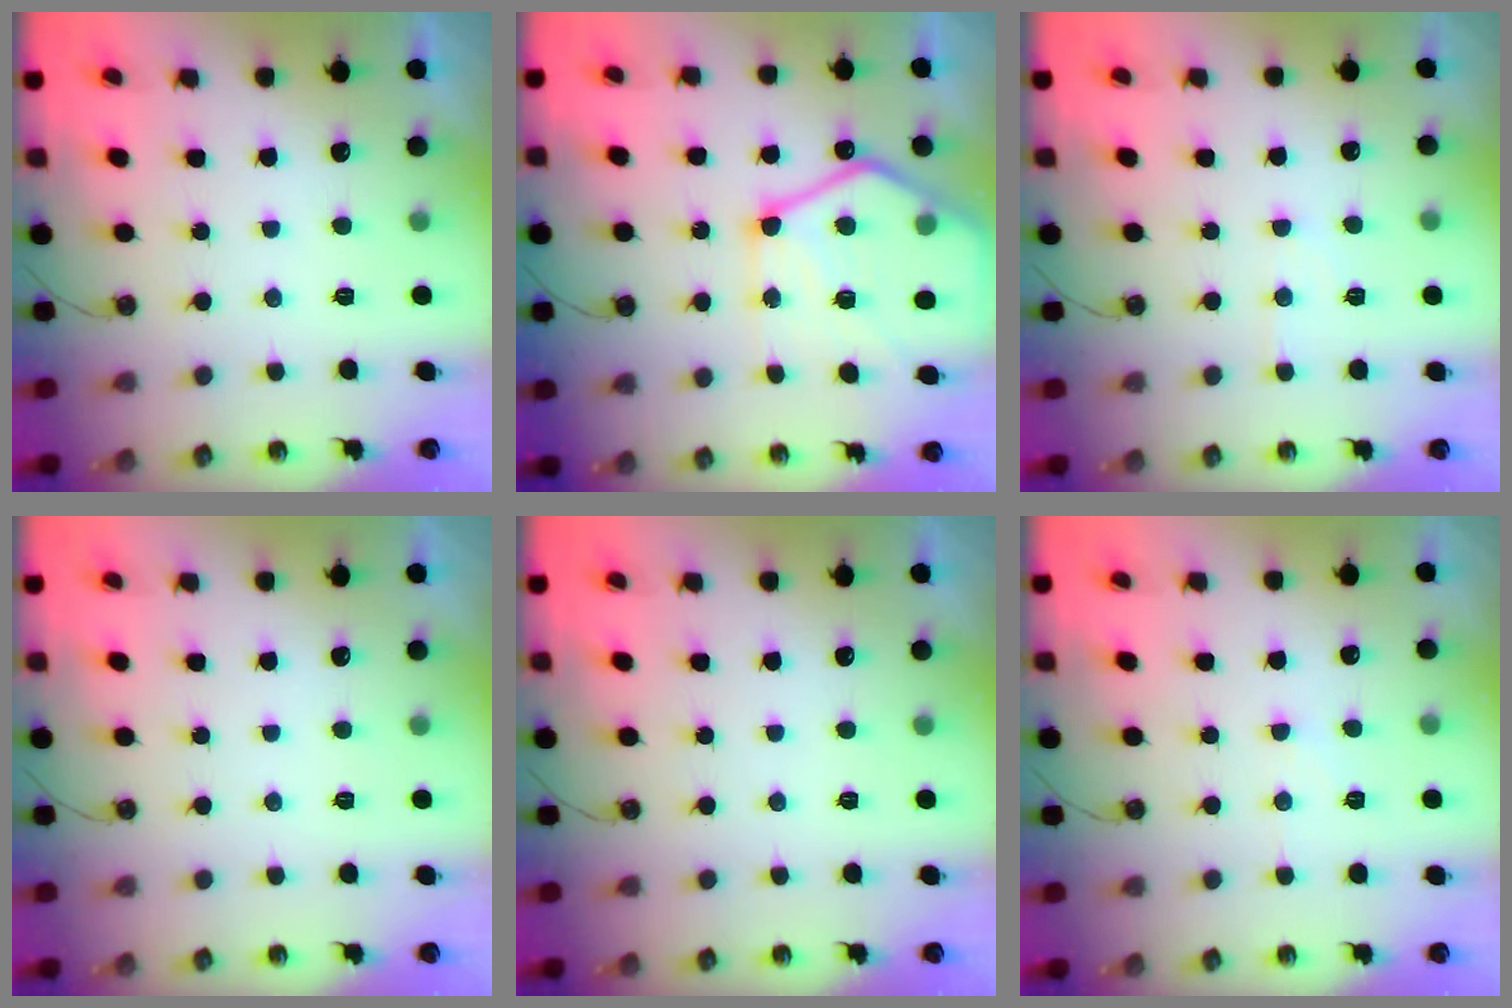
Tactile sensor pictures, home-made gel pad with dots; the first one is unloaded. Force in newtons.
{"total": 20.5, "press": 20.5, "slide": 1.1}
{"total": 5.3, "press": 5.3, "slide": 0.5}
{"total": 0.0}
{"total": 0.0}
{"total": 5.0, "press": 4.9, "slide": 0.7}